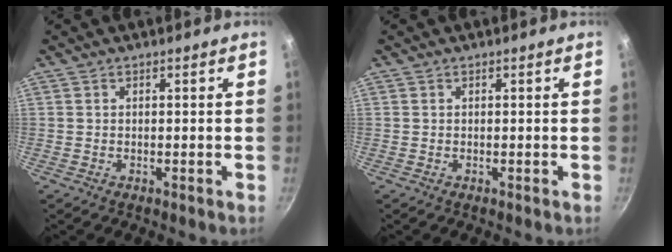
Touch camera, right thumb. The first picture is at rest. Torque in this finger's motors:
{"motor_torque": [0.00, 0.00, 0.00, 0.00, 0.00]}